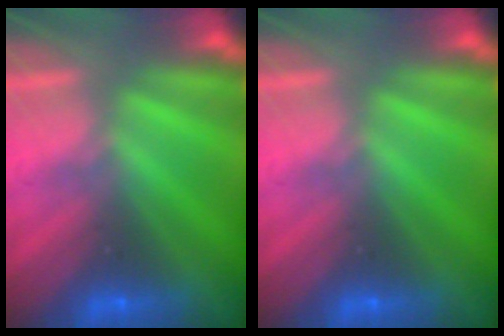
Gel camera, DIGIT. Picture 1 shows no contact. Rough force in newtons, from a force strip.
{"total": 0.0}